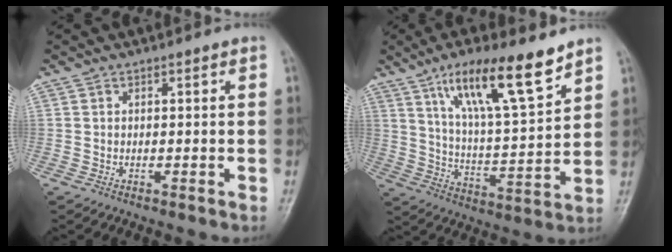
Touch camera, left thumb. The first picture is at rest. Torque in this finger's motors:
{"motor_torque": [0.69, 0.60, 1.65, -1.13, 0.36]}